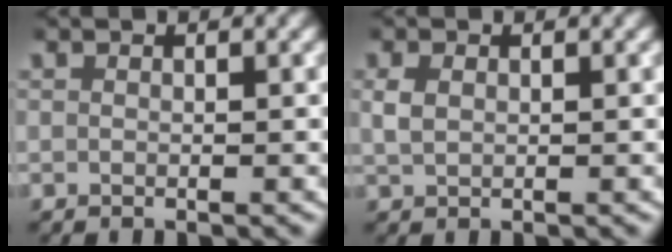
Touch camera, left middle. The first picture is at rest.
{"total": 1.6, "force": [0.4, 1.2, 1.0], "torque": [-0.026, 0.000, 0.012]}